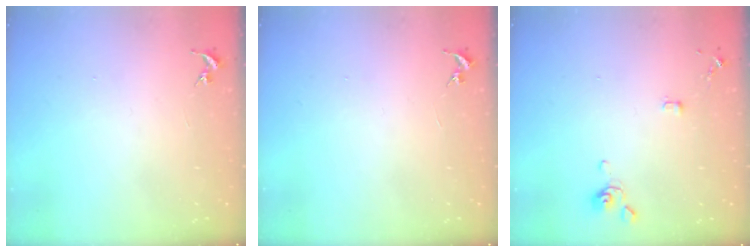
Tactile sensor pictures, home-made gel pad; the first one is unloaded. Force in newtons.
{"total": 0.0}
{"total": 3.4, "press": 3.4, "slide": 0.7}